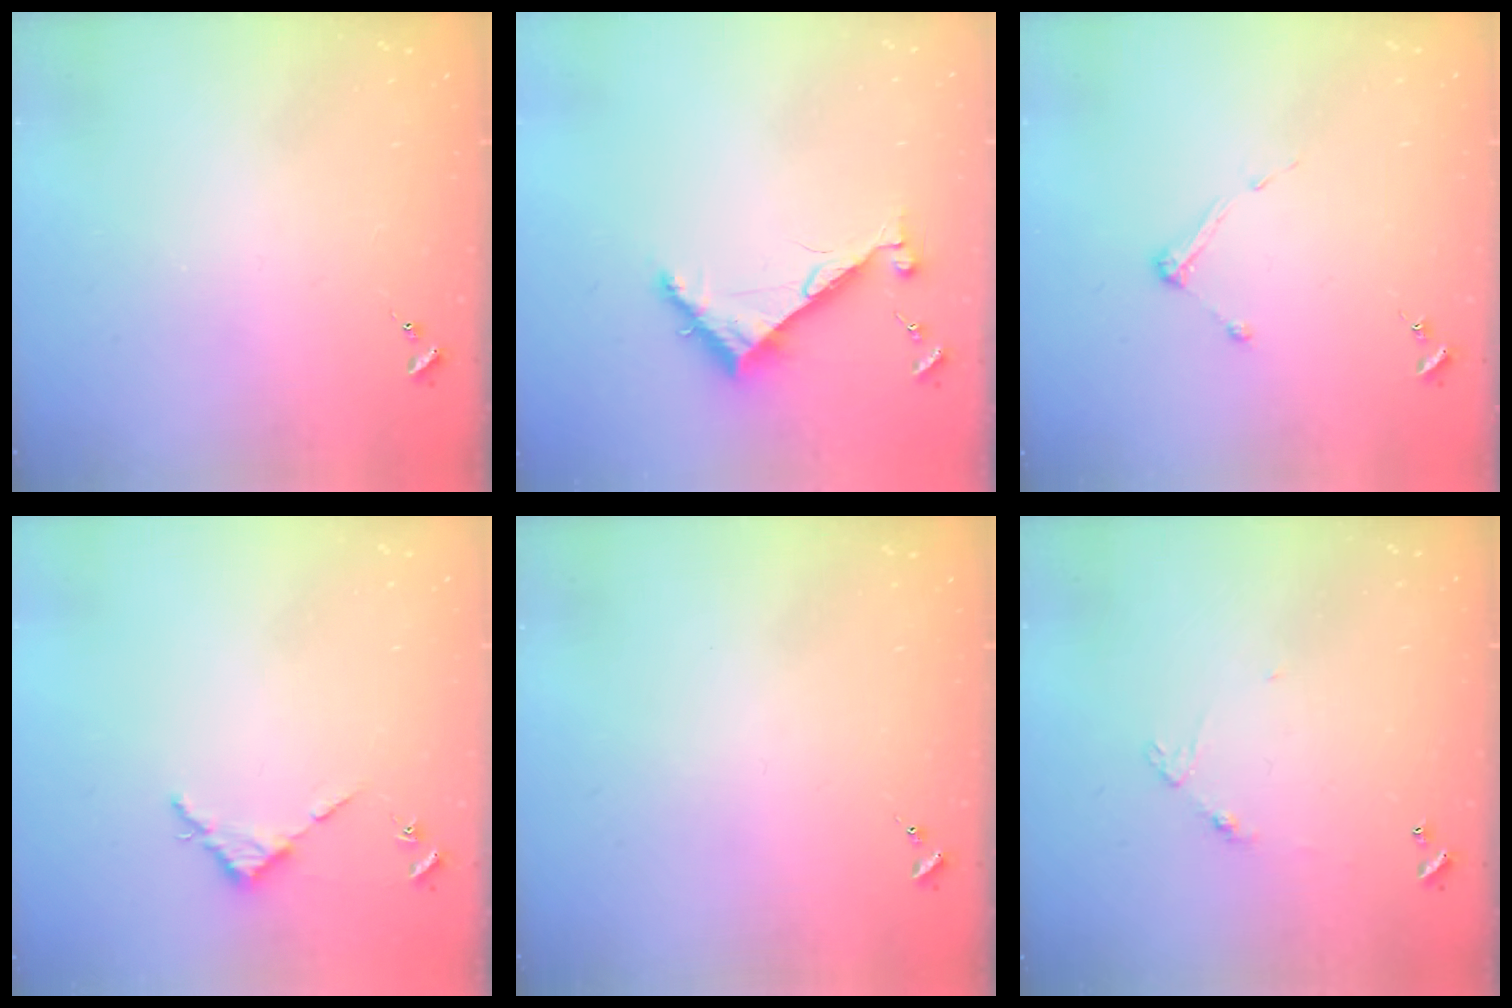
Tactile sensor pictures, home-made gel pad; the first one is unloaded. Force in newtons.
{"total": 6.9, "press": 6.9, "slide": 0.6}
{"total": 3.4, "press": 3.4, "slide": 0.4}
{"total": 2.7, "press": 2.7, "slide": 0.3}
{"total": 0.0}
{"total": 4.6, "press": 4.6, "slide": 0.3}